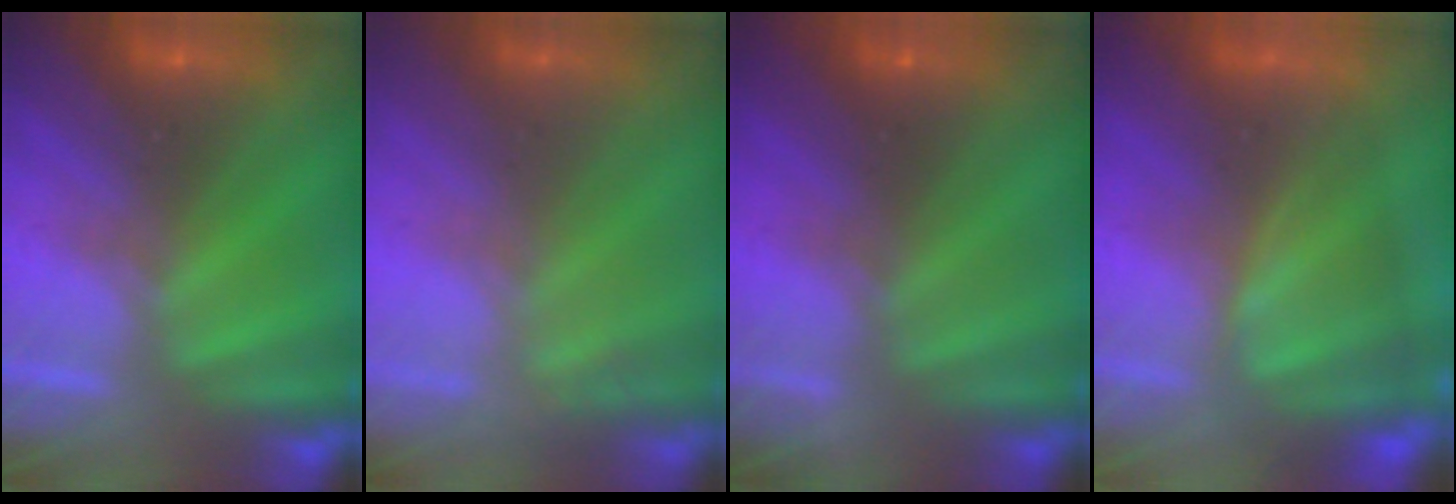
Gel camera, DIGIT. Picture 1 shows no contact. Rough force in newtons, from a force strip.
{"total": 2.6}
{"total": 8.2}
{"total": 5.4}